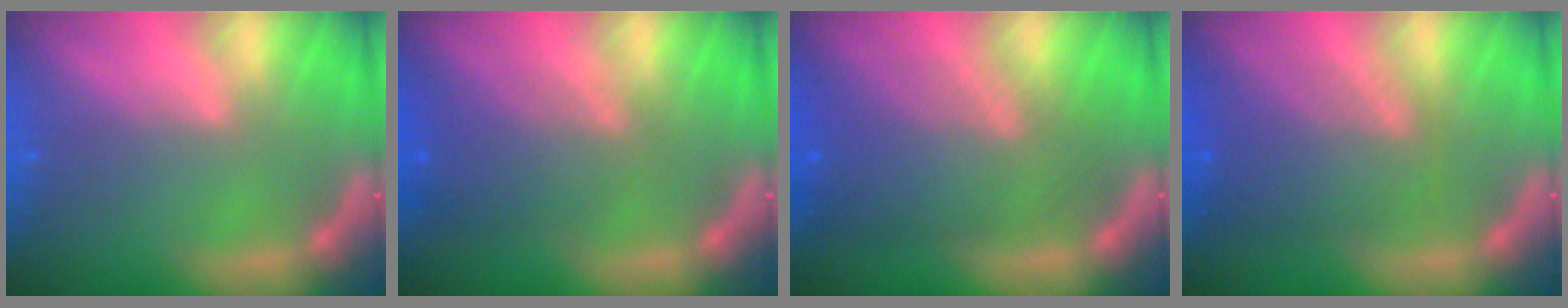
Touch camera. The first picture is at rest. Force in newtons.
{"total": 5.1}
{"total": 8.0}
{"total": 6.6}